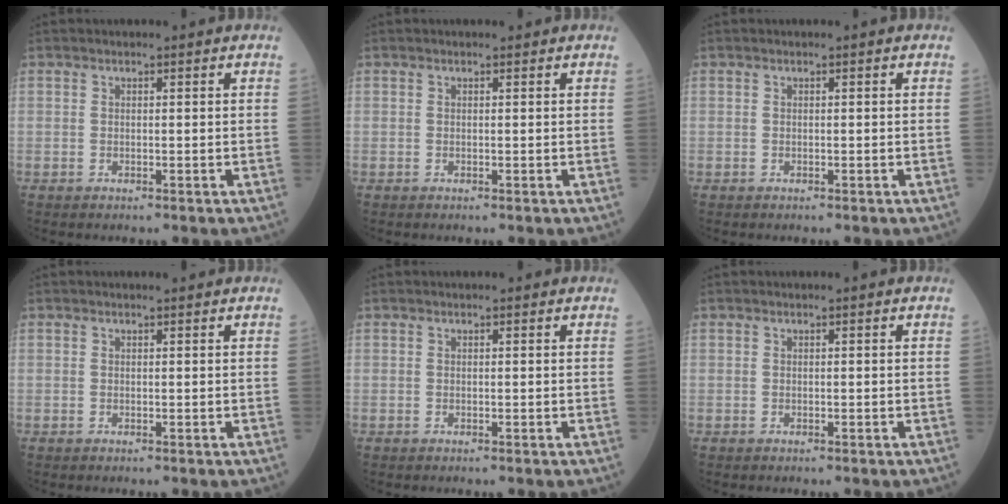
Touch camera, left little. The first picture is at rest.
{"total": 0.0}
{"total": 0.0}
{"total": 0.5, "force": [0.5, 0.1, 0.2], "torque": [-0.007, -0.001, 0.007]}
{"total": 0.0}
{"total": 0.0}